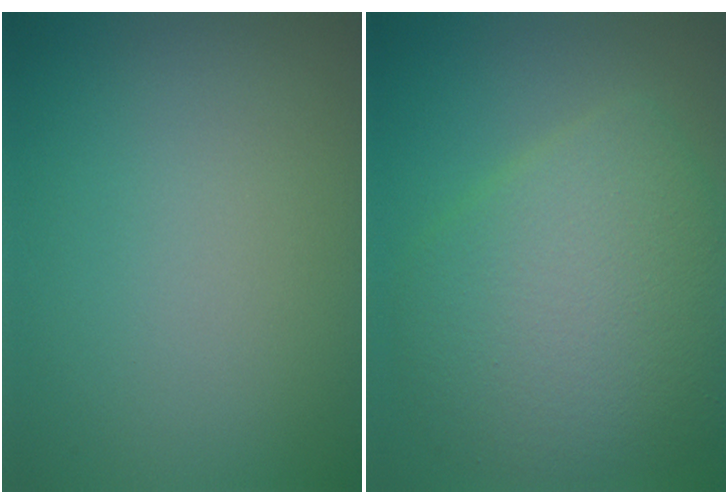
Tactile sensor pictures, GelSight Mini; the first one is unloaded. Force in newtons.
{"total": 8.2, "press": 8.2, "slide": 0.2}